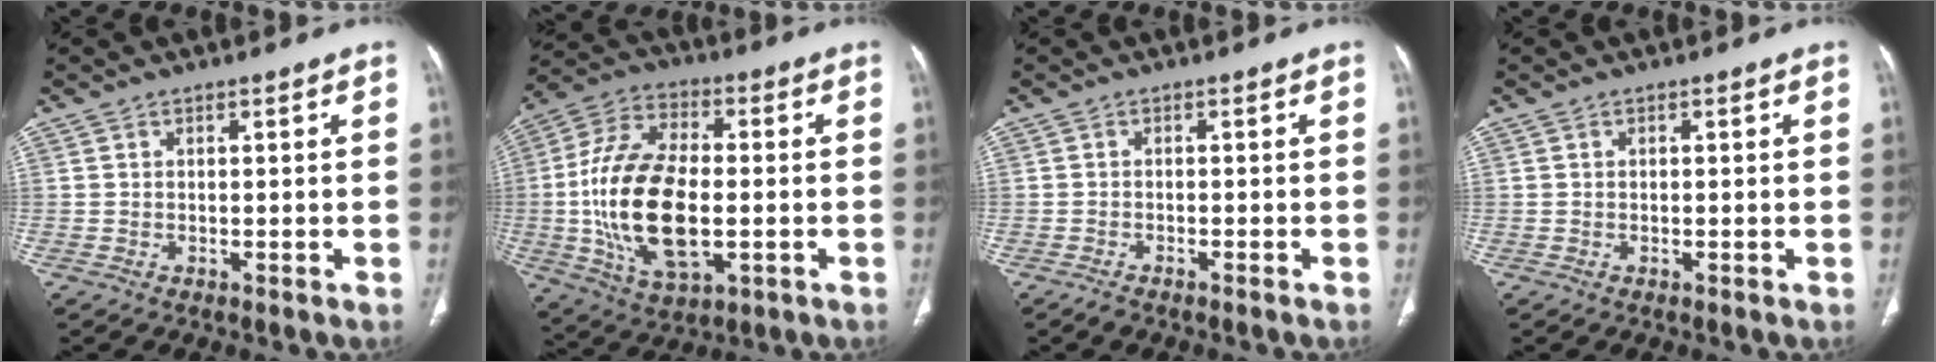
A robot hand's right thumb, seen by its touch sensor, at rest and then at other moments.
{"total": 20.9, "force": [-2.2, 11.0, 17.6], "torque": [-0.345, 0.009, -0.031]}
{"total": 1.8, "force": [-1.5, 0.3, 1.0], "torque": [-0.024, 0.003, -0.024]}
{"total": 0.0}